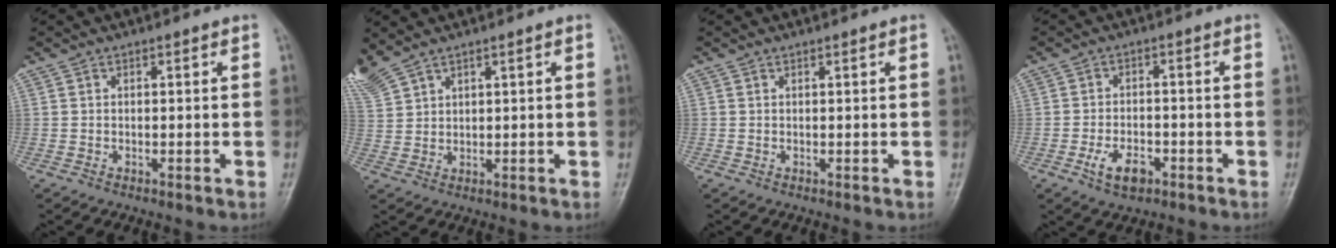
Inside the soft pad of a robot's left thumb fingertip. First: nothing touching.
{"total": 6.2, "force": [4.8, 2.2, 3.2], "torque": [-0.087, 0.002, 0.117]}
{"total": 0.0}
{"total": 5.5, "force": [-2.7, 3.2, 3.6], "torque": [-0.060, 0.012, -0.045]}